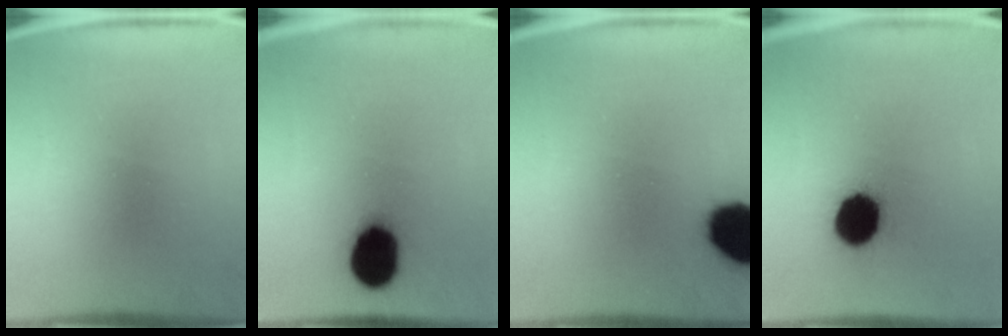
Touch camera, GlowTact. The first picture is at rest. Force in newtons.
{"total": 15.6}
{"total": 15.1}
{"total": 13.6}